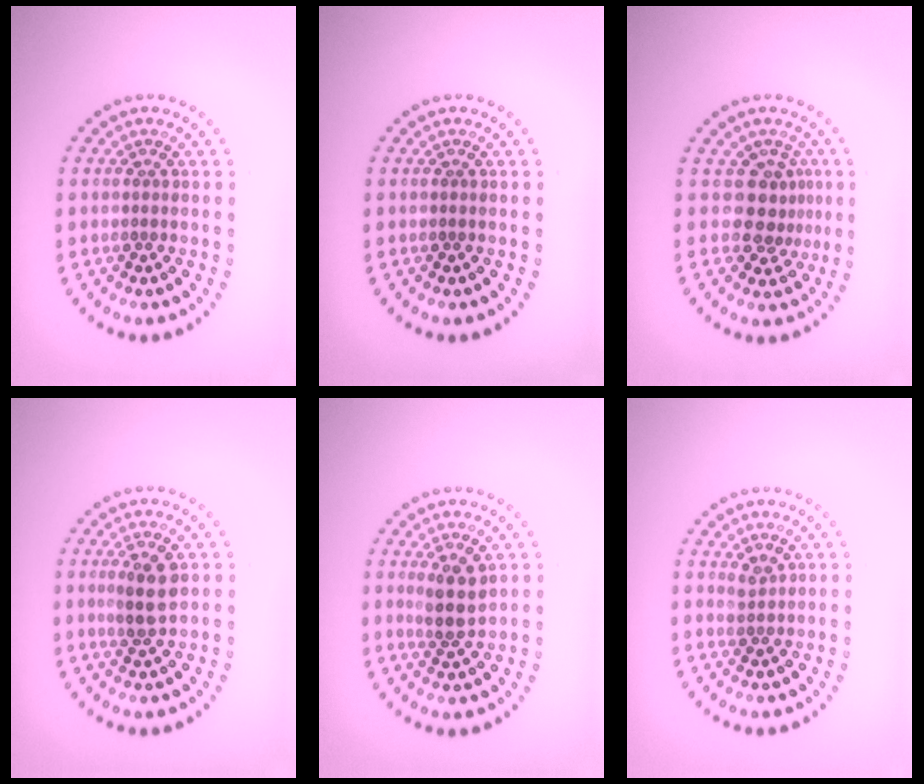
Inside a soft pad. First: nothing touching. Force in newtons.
{"total": 0.0}
{"total": 2.8, "press": 2.1, "slide": 1.9}
{"total": 2.7, "press": 2.5, "slide": 0.9}
{"total": 2.6, "press": 2.3, "slide": 1.3}
{"total": 1.1, "press": 0.9, "slide": 0.7}